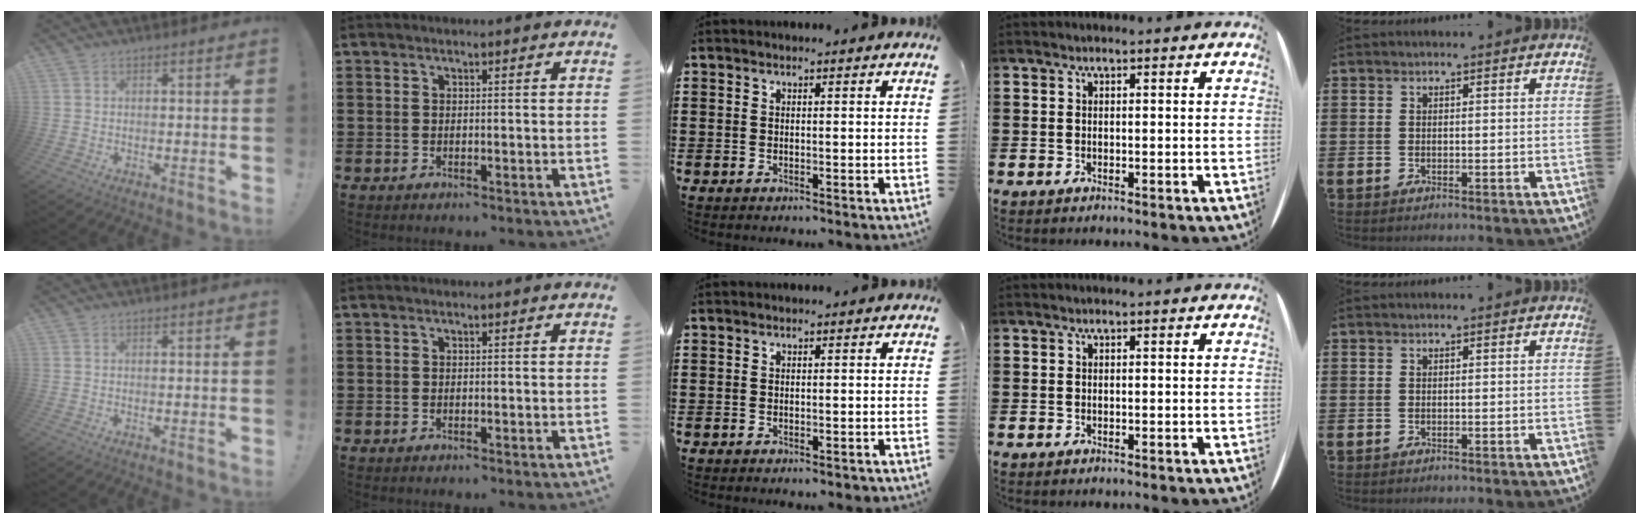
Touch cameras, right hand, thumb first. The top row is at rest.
{}